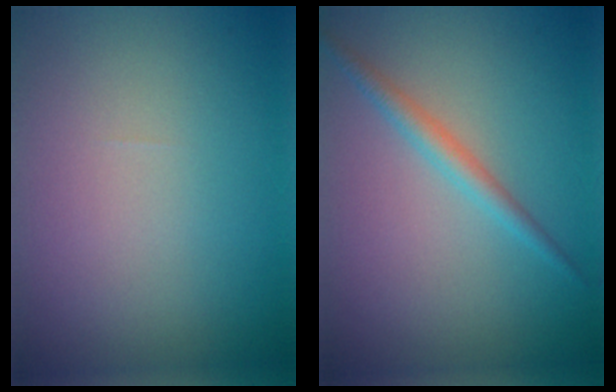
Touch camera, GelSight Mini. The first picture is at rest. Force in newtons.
{"total": 1.9, "press": 1.9, "slide": 0.1}